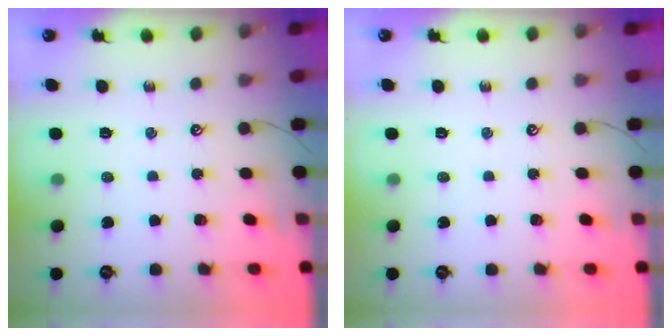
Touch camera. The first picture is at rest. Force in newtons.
{"total": 0.0}